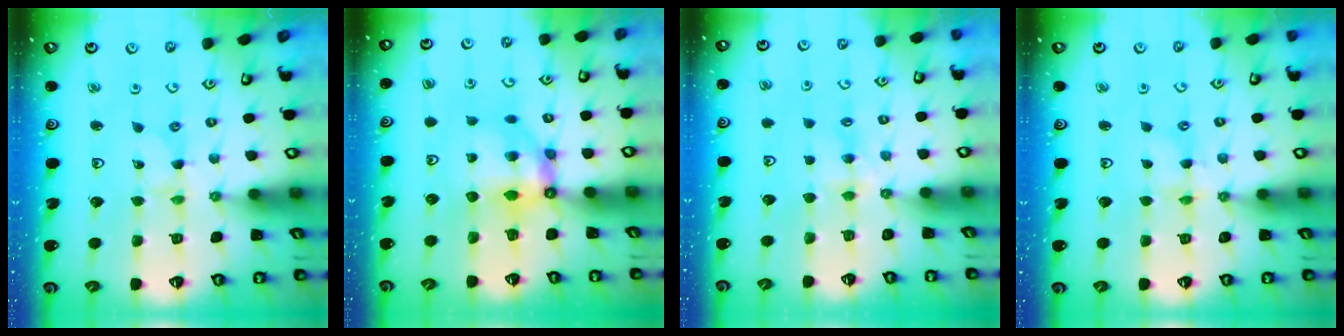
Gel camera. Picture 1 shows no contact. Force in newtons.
{"total": 6.0, "press": 6.0, "slide": 0.3}
{"total": 3.6, "press": 3.5, "slide": 0.5}
{"total": 2.3, "press": 2.2, "slide": 0.4}